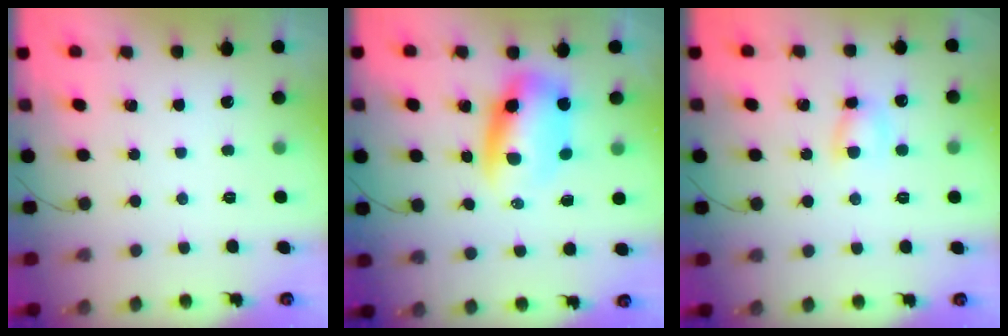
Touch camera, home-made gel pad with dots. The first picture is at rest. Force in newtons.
{"total": 8.0, "press": 7.7, "slide": 2.1}
{"total": 5.1, "press": 5.0, "slide": 0.7}